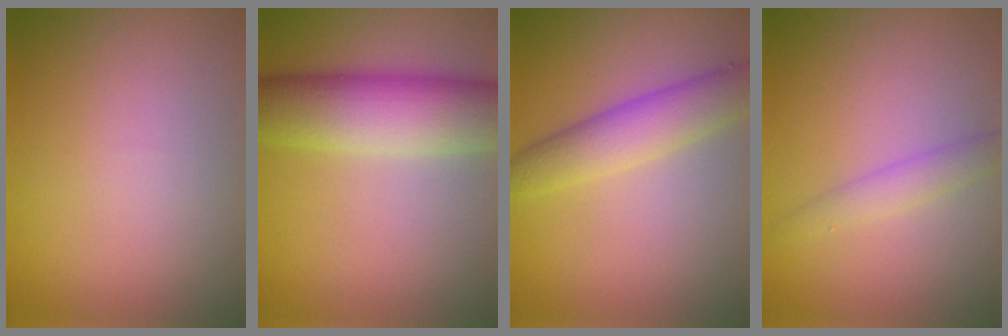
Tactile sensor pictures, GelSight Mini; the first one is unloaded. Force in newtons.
{"total": 8.1, "press": 8.1, "slide": 0.3}
{"total": 4.2, "press": 4.2, "slide": 0.1}
{"total": 1.8, "press": 1.8, "slide": 0.0}